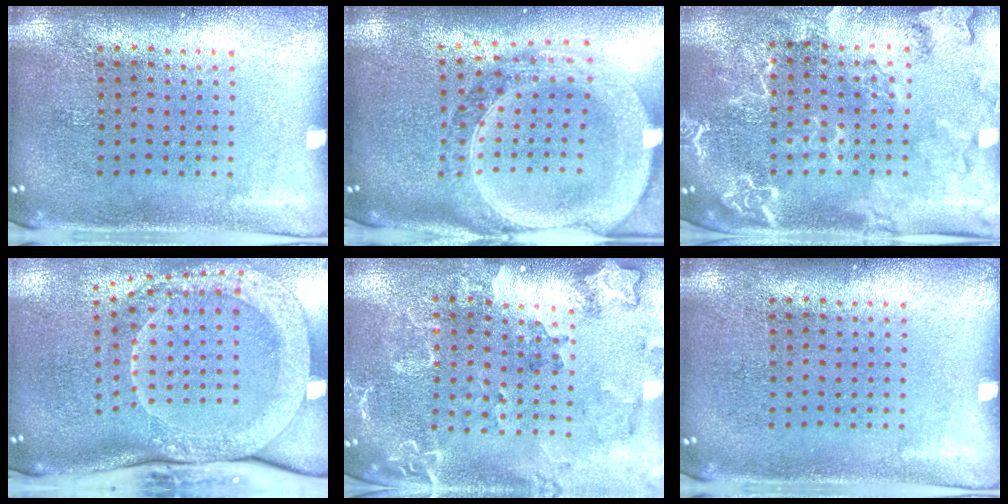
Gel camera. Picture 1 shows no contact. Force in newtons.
{"total": 3.2, "press": 2.7, "slide": 1.8}
{"total": 2.5, "press": 2.4, "slide": 0.7}
{"total": 2.7, "press": 2.2, "slide": 1.6}
{"total": 2.0, "press": 1.9, "slide": 0.5}
{"total": 0.0}